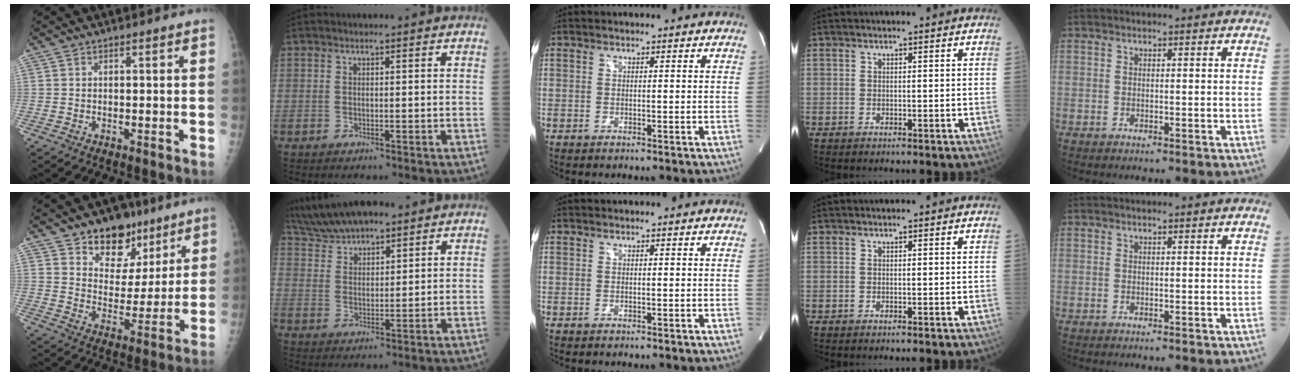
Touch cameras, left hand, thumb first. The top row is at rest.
{"thumb": {"total": 12.8, "force": [8.4, 8.3, 4.9], "torque": [-0.024, -0.041, 0.134]}, "index": {"total": 8.7, "force": [7.5, 2.3, 3.7], "torque": [-0.083, 0.033, 0.147]}}